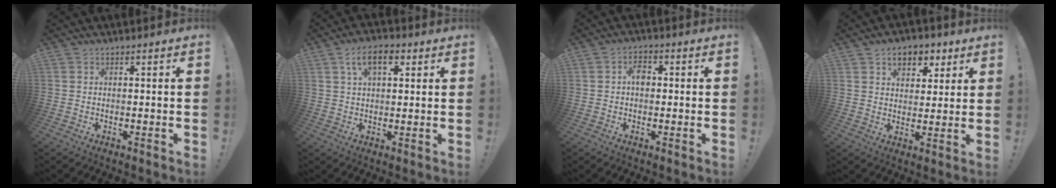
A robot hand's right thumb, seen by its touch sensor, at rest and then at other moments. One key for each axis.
{"total": 8.3, "fx": 3.6, "fy": 4.0, "fz": 6.3, "tx": -0.104, "ty": 0.006, "tz": 0.065}
{"total": 3.8, "fx": 0.1, "fy": 2.5, "fz": 2.8, "tx": -0.040, "ty": 0.001, "tz": -0.002}
{"total": 8.7, "fx": 4.5, "fy": 5.9, "fz": 4.5, "tx": -0.049, "ty": -0.022, "tz": 0.082}